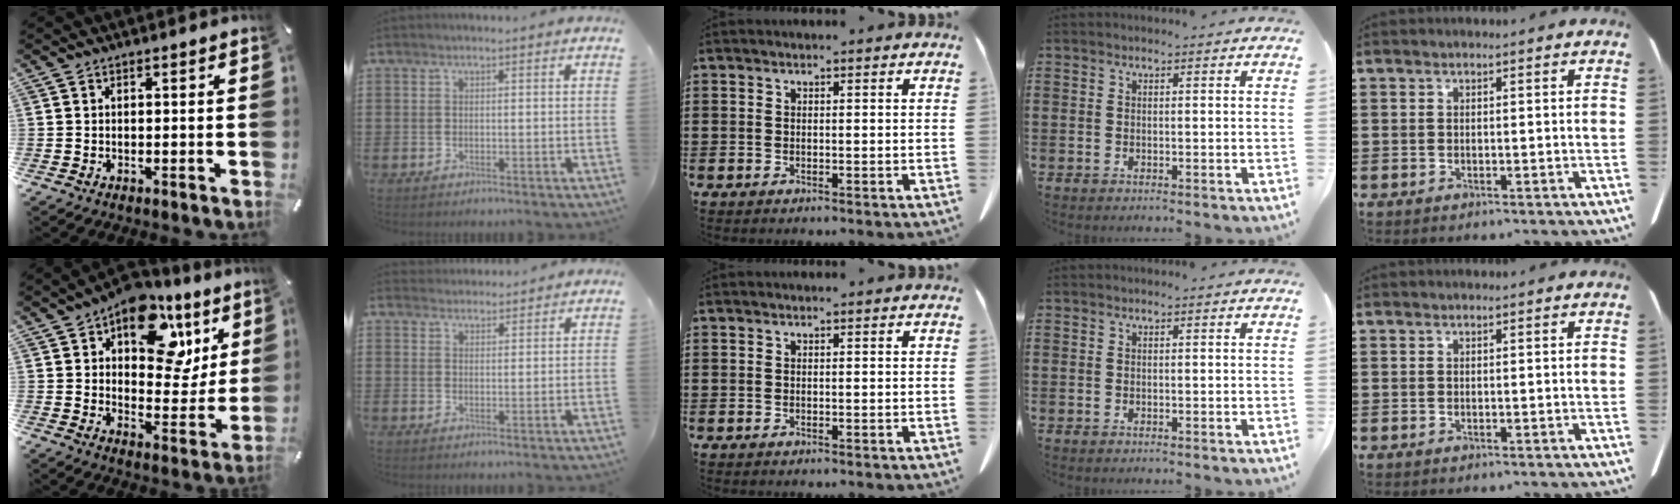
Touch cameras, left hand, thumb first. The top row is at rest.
{"thumb": {"total": 16.6, "force": [8.8, 10.2, 9.8], "torque": [-0.127, -0.055, 0.148]}, "index": {"total": 2.3, "force": [2.3, 0.3, -0.3], "torque": [-0.001, -0.003, 0.045]}}